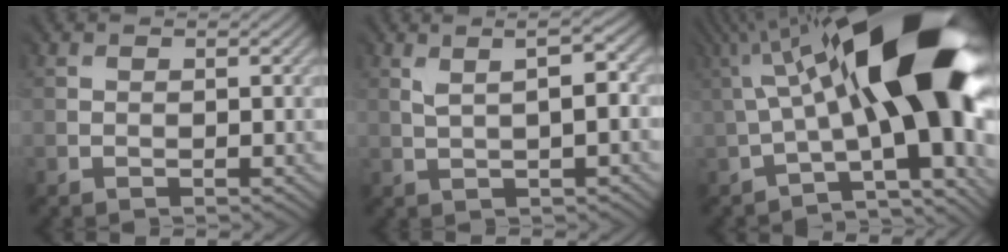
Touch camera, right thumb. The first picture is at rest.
{"total": 3.6, "force": [0.9, 0.6, 3.4], "torque": [-0.046, 0.012, 0.011]}
{"total": 19.9, "force": [1.6, 6.6, 18.7], "torque": [-0.286, 0.025, 0.026]}